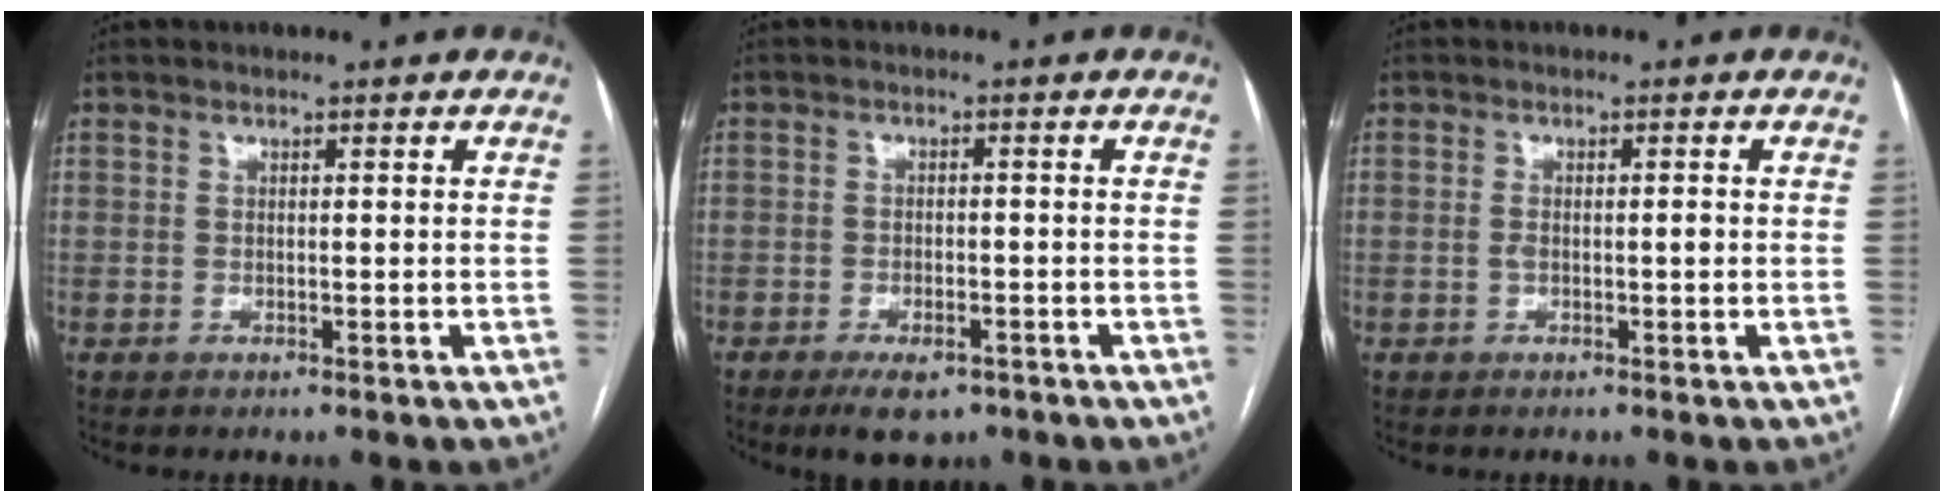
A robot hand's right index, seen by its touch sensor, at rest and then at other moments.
{"total": 5.2, "force": [-3.5, 2.3, 3.1], "torque": [-0.049, -0.002, -0.048]}
{"total": 1.8, "force": [-0.3, 0.5, 1.7], "torque": [-0.034, 0.004, -0.001]}